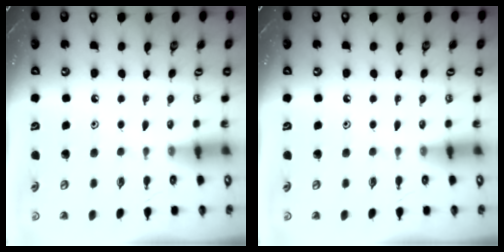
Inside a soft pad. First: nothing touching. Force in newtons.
{"total": 0.0}